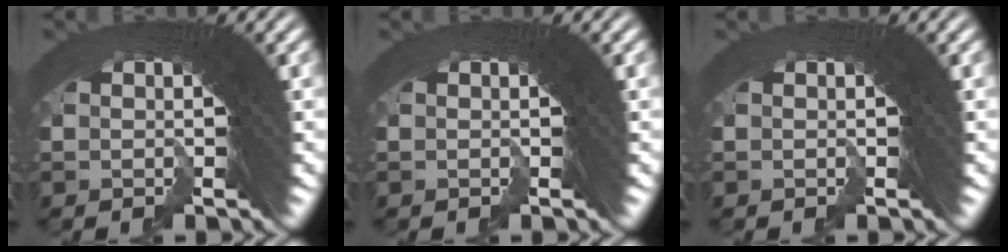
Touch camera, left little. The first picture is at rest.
{"total": 0.0}
{"total": 0.0}